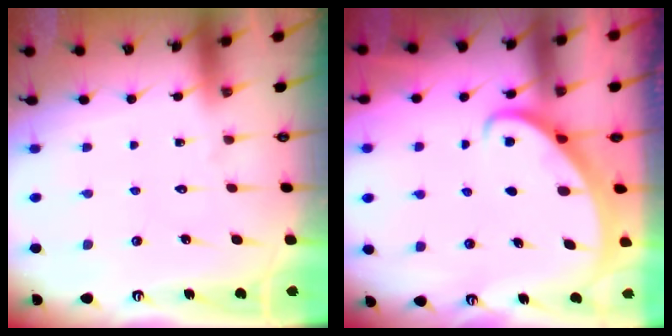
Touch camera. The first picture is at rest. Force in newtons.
{"total": 2.3, "press": 2.3, "slide": 0.2}